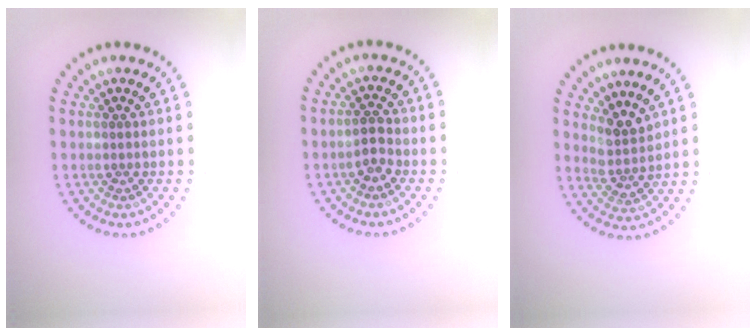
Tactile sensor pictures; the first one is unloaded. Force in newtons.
{"total": 1.8, "press": 1.8, "slide": 0.6}
{"total": 2.7, "press": 2.0, "slide": 1.8}